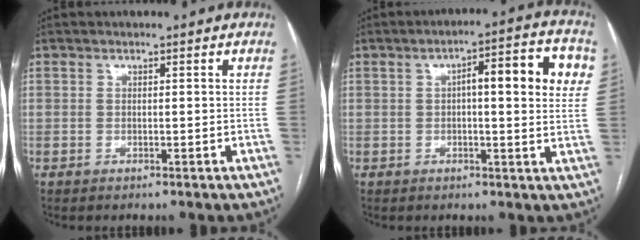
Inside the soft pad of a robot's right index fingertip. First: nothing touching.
{"total": 11.0, "force": [2.4, 2.2, 10.5], "torque": [-0.139, 0.027, 0.025]}